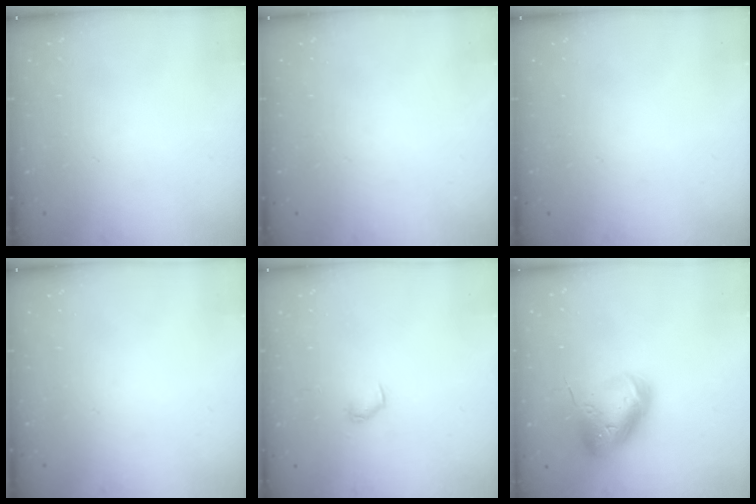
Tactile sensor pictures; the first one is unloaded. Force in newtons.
{"total": 0.0}
{"total": 0.0}
{"total": 0.0}
{"total": 3.9, "press": 3.9, "slide": 0.5}
{"total": 17.6, "press": 17.4, "slide": 2.6}